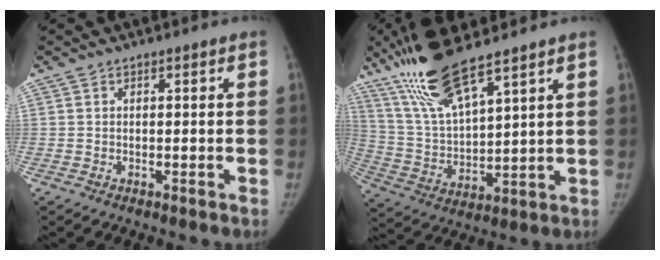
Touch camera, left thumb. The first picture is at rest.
{"total": 15.4, "force": [11.1, 3.0, 10.2], "torque": [-0.201, -0.046, 0.230]}